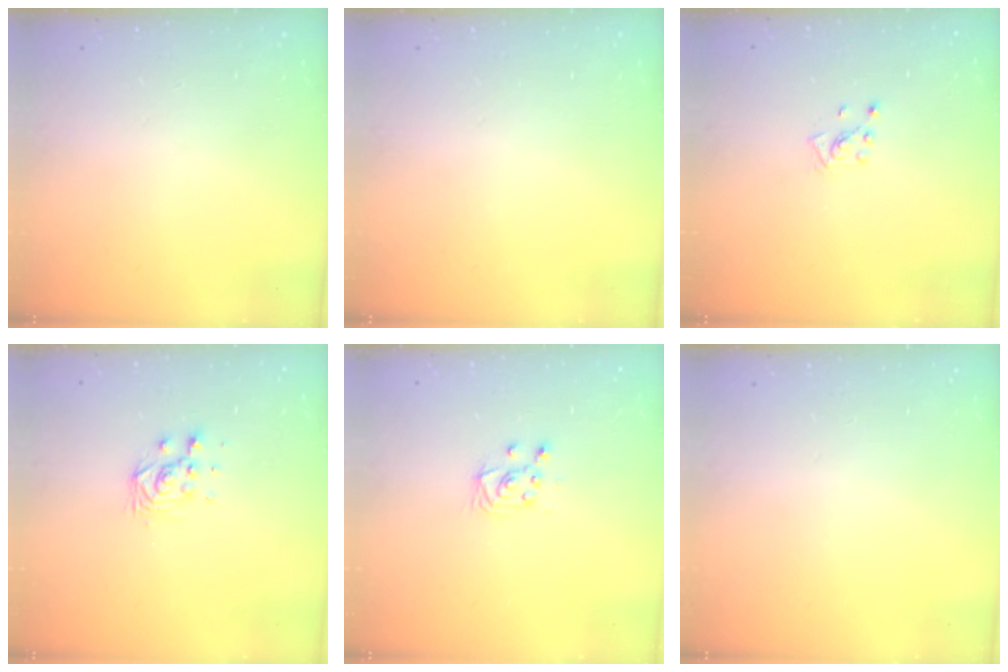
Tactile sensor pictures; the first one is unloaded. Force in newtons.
{"total": 0.0}
{"total": 2.1, "press": 2.0, "slide": 0.3}
{"total": 4.7, "press": 4.6, "slide": 0.6}
{"total": 4.9, "press": 4.8, "slide": 0.5}
{"total": 0.0}